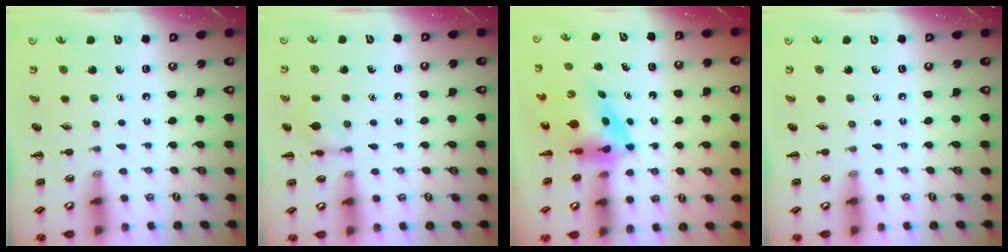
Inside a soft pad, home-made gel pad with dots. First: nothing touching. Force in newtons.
{"total": 7.3, "press": 7.2, "slide": 1.5}
{"total": 3.8, "press": 3.7, "slide": 1.0}
{"total": 0.0}